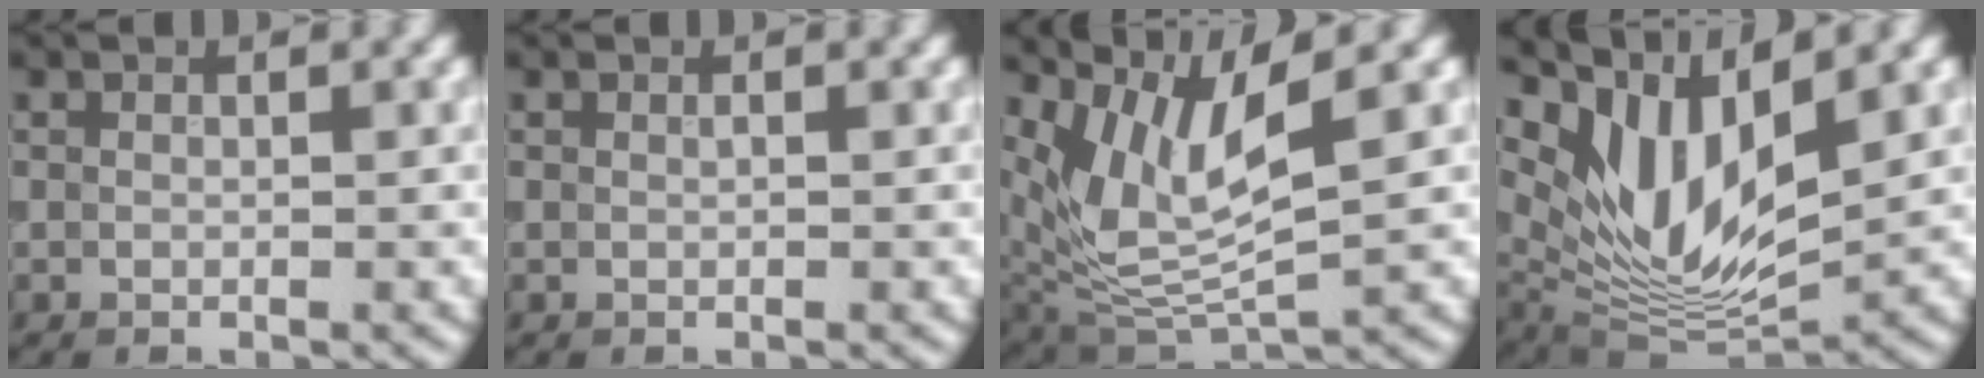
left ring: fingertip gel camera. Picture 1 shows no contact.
{"total": 0.0}
{"total": 7.0, "force": [2.9, 2.6, 5.9], "torque": [-0.132, -0.014, 0.059]}
{"total": 9.2, "force": [4.3, 3.7, 7.2], "torque": [-0.144, -0.008, 0.083]}